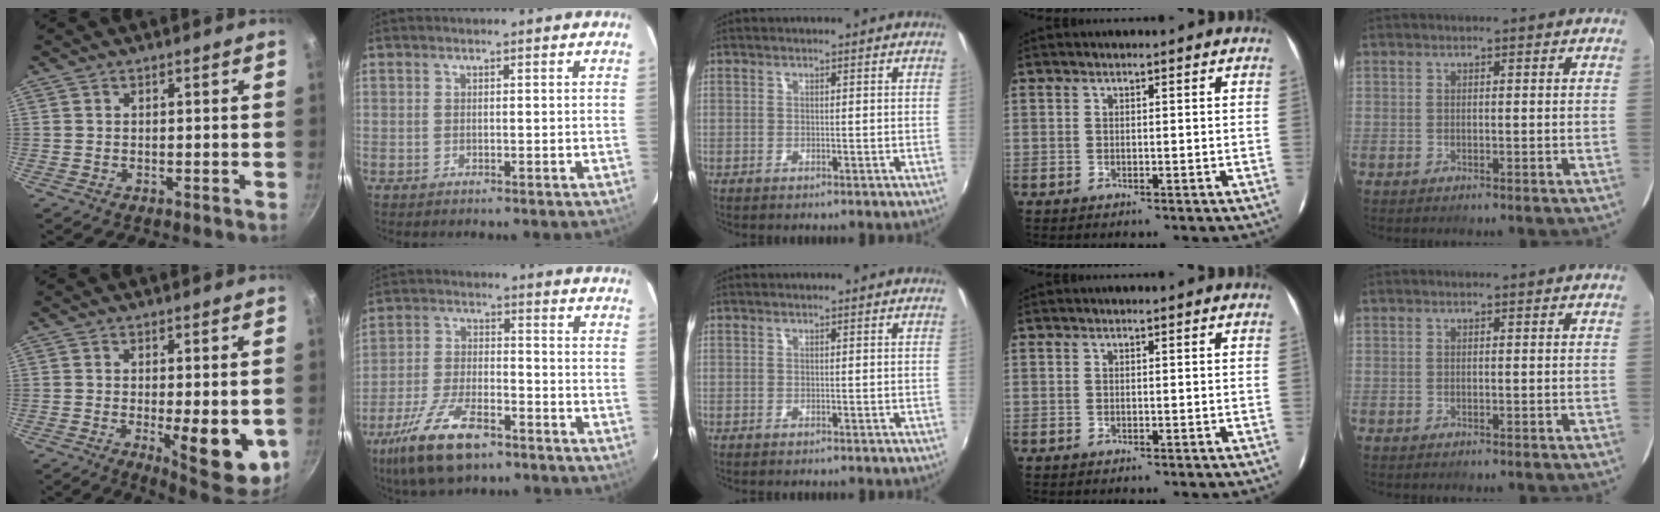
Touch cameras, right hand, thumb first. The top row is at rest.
{"thumb": {"total": 11.7, "force": [-2.0, 3.8, 10.9], "torque": [-0.118, -0.013, -0.015]}, "index": {"total": 14.3, "force": [-9.4, 5.5, 9.4], "torque": [-0.209, -0.024, -0.172]}}